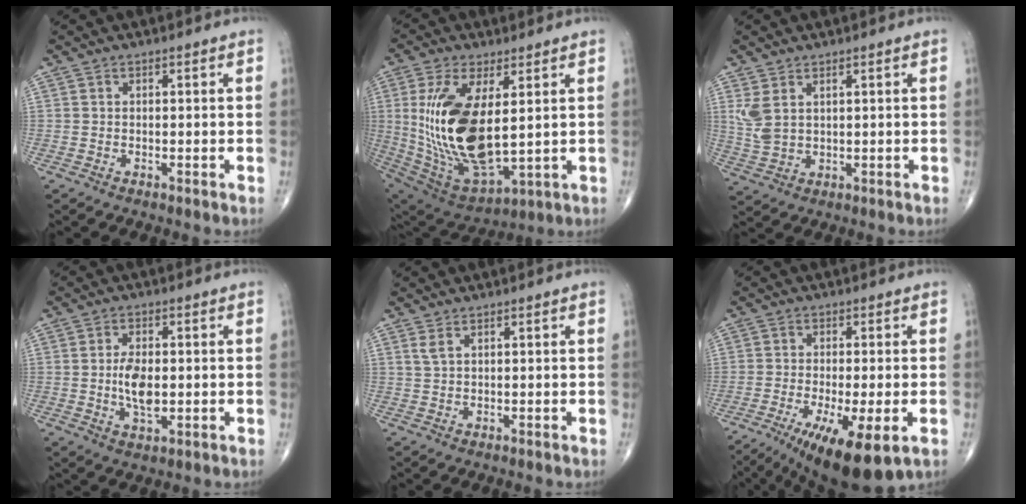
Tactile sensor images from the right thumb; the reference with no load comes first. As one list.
[{"total": 21.0, "force": [2.5, 9.4, 18.6], "torque": [-0.377, -0.025, 0.065]}, {"total": 4.8, "force": [2.0, 2.6, 3.5], "torque": [-0.078, -0.003, 0.050]}, {"total": 6.4, "force": [-0.3, 3.2, 5.5], "torque": [-0.098, -0.004, -0.006]}, {"total": 1.5, "force": [0.9, 0.5, 1.1], "torque": [-0.028, 0.005, 0.024]}, {"total": 13.3, "force": [-6.2, 3.3, 11.2], "torque": [-0.174, -0.017, -0.092]}]